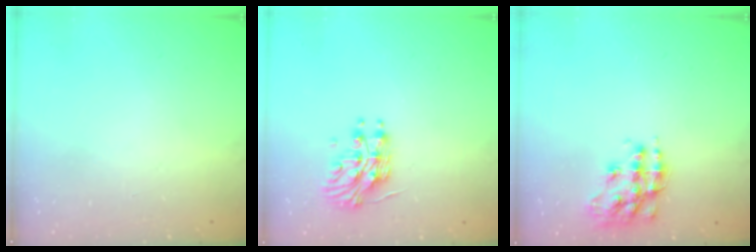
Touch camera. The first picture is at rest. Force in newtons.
{"total": 11.0, "press": 11.0, "slide": 0.9}
{"total": 14.2, "press": 14.2, "slide": 0.9}